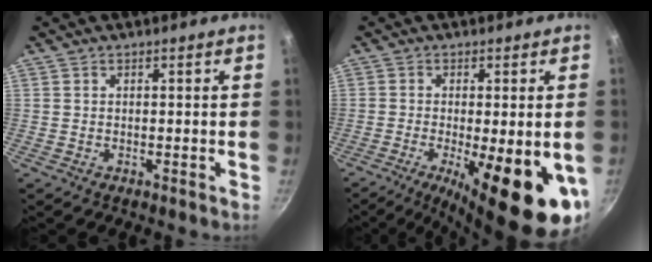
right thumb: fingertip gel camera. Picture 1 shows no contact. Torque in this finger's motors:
{"motor_torque": [1.61, 2.91, 0.37, -0.18, 0.22]}